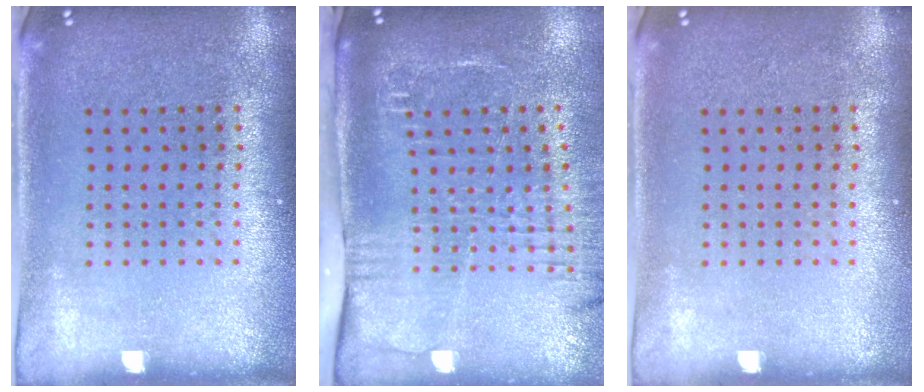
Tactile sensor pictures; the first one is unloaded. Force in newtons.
{"total": 2.7, "press": 2.1, "slide": 1.7}
{"total": 0.0}